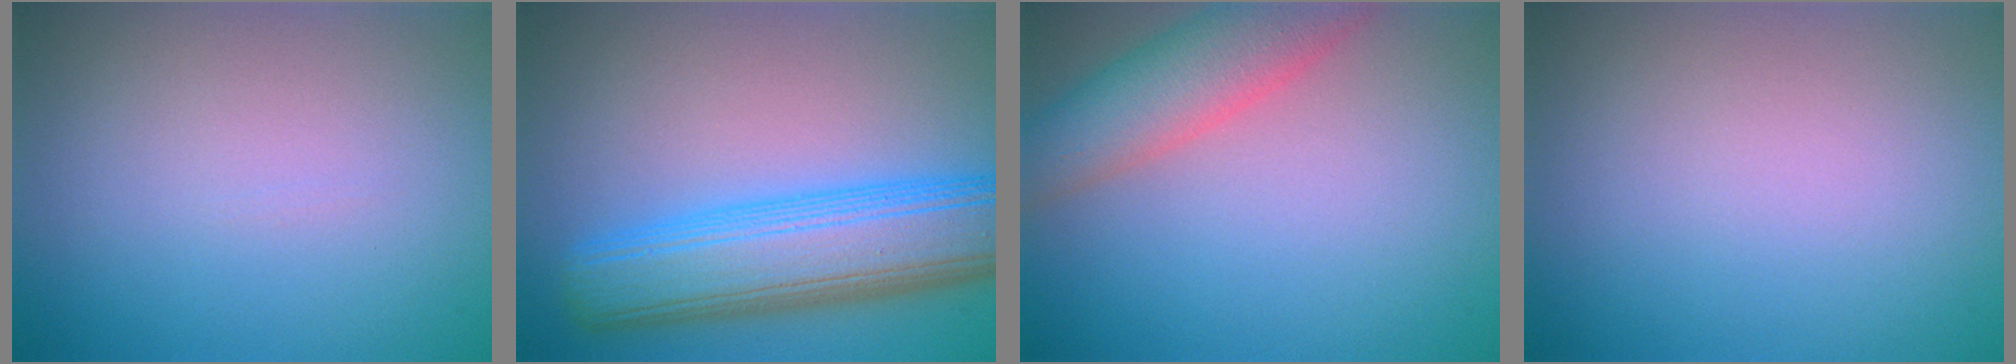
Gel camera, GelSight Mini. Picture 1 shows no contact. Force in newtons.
{"total": 9.6, "press": 9.6, "slide": 0.3}
{"total": 6.1, "press": 6.1, "slide": 0.5}
{"total": 0.0}